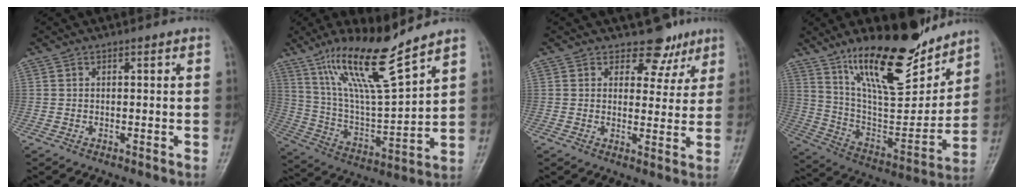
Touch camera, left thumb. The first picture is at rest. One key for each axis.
{"total": 16.8, "fx": 11.9, "fy": 2.3, "fz": 11.7, "tx": -0.204, "ty": -0.065, "tz": 0.233}
{"total": 5.8, "fx": 4.3, "fy": 3.7, "fz": 1.2, "tx": 0.020, "ty": -0.026, "tz": 0.055}
{"total": 23.1, "fx": 16.1, "fy": 7.9, "fz": 14.6, "tx": -0.193, "ty": -0.090, "tz": 0.280}